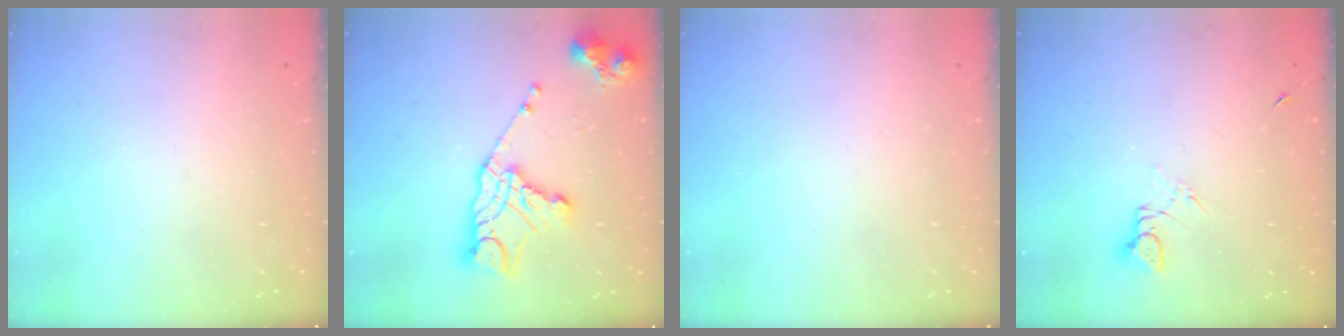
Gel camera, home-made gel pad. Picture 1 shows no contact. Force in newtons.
{"total": 16.8, "press": 16.7, "slide": 1.4}
{"total": 0.0}
{"total": 1.5, "press": 1.5, "slide": 0.2}